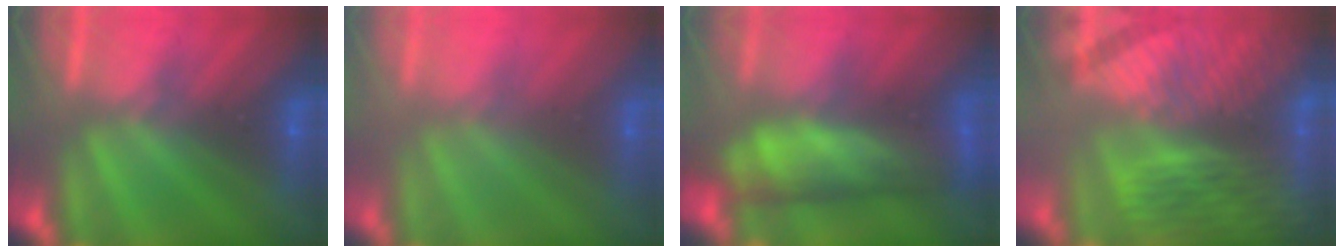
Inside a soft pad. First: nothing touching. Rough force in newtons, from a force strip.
{"total": 2.5}
{"total": 6.2}
{"total": 5.5}